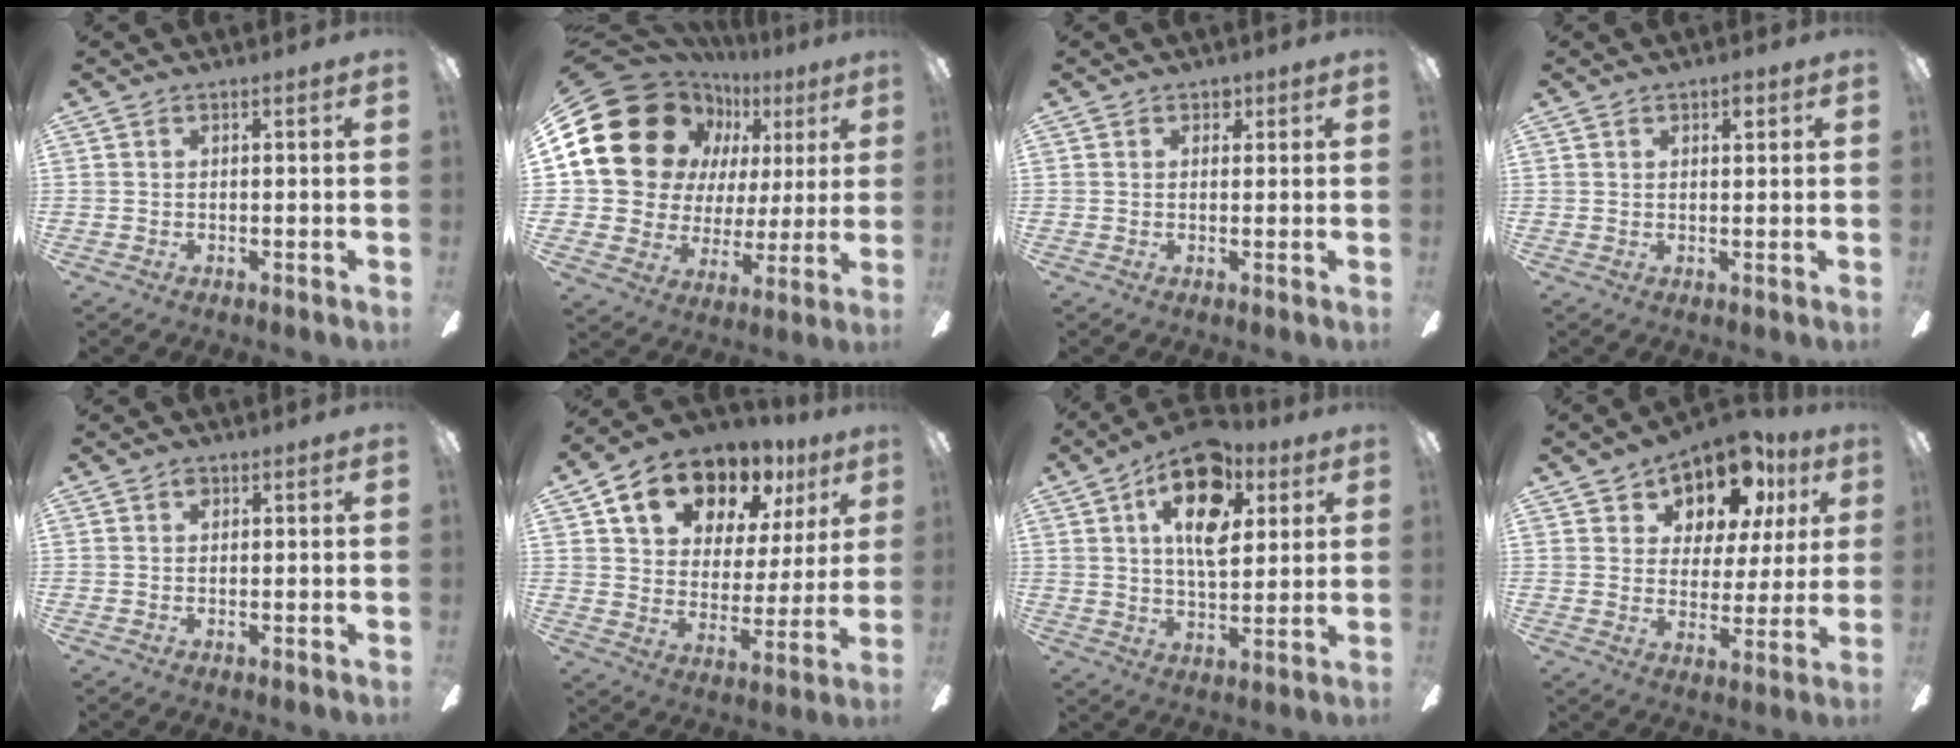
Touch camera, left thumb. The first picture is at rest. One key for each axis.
{"total": 22.5, "fx": 9.3, "fy": 17.5, "fz": 10.7, "tx": -0.225, "ty": -0.052, "tz": 0.192}
{"total": 1.9, "fx": 0.8, "fy": 1.6, "fz": 0.8, "tx": 0.000, "ty": -0.001, "tz": 0.010}
{"total": 2.3, "fx": 1.1, "fy": 1.4, "fz": 1.4, "tx": -0.014, "ty": -0.001, "tz": 0.016}
{"total": 1.1, "fx": 0.4, "fy": 0.8, "fz": 0.7, "tx": -0.015, "ty": 0.004, "tz": 0.007}
{"total": 15.8, "fx": 11.7, "fy": 8.8, "fz": 6.0, "tx": -0.112, "ty": -0.077, "tz": 0.213}
{"total": 17.2, "fx": 8.2, "fy": 9.0, "fz": 12.2, "tx": -0.179, "ty": -0.019, "tz": 0.139}
{"total": 12.0, "fx": 8.8, "fy": 6.4, "fz": 4.9, "tx": -0.092, "ty": -0.058, "tz": 0.160}